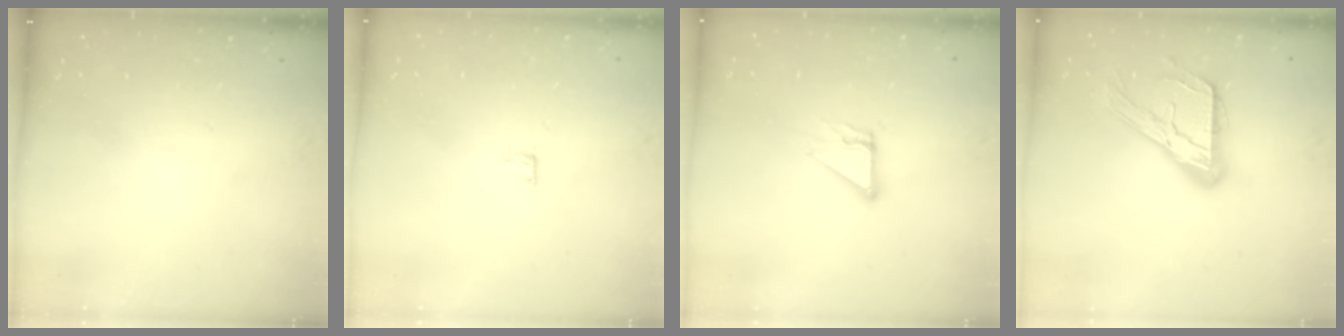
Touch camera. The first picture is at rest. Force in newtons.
{"total": 4.2, "press": 4.2, "slide": 0.4}
{"total": 5.5, "press": 5.5, "slide": 0.3}
{"total": 17.1, "press": 17.0, "slide": 1.6}